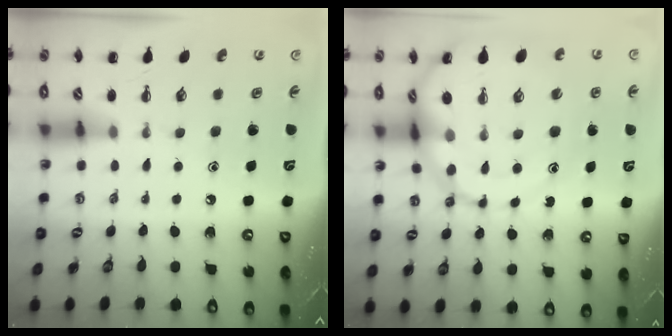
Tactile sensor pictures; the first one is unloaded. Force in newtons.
{"total": 15.7, "press": 15.5, "slide": 2.5}